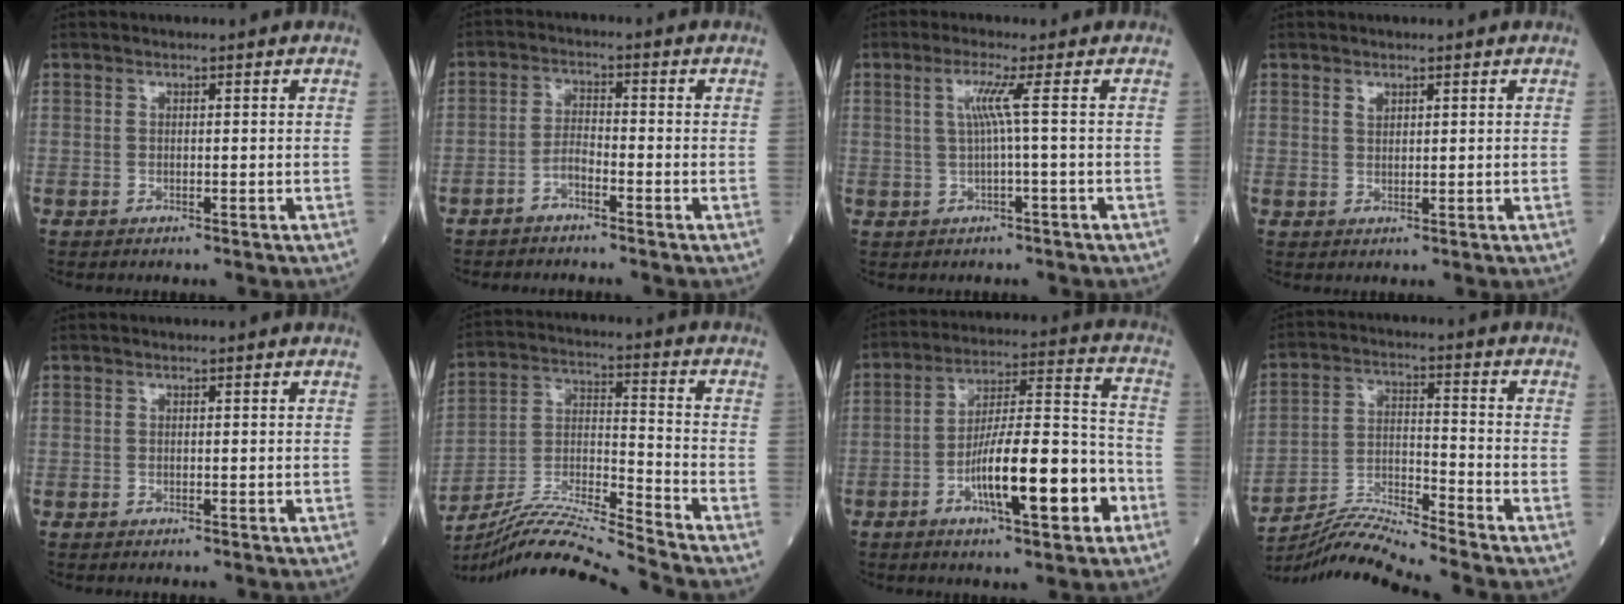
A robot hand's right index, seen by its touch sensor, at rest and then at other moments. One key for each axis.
{"total": 2.8, "fx": -2.0, "fy": 0.7, "fz": 1.8, "tx": -0.039, "ty": 0.001, "tz": -0.041}
{"total": 3.3, "fx": 0.4, "fy": -1.1, "fz": 3.1, "tx": -0.066, "ty": 0.003, "tz": 0.011}
{"total": 1.1, "fx": 0.8, "fy": 0.6, "fz": 0.6, "tx": -0.009, "ty": 0.000, "tz": 0.014}
{"total": 0.0}
{"total": 14.5, "fx": -13.6, "fy": -3.0, "fz": 4.1, "tx": -0.076, "ty": 0.007, "tz": -0.252}
{"total": 15.0, "fx": -5.8, "fy": 2.8, "fz": 13.6, "tx": -0.229, "ty": 0.012, "tz": -0.090}
{"total": 8.8, "fx": -8.3, "fy": -2.5, "fz": 1.4, "tx": -0.038, "ty": 0.004, "tz": -0.155}